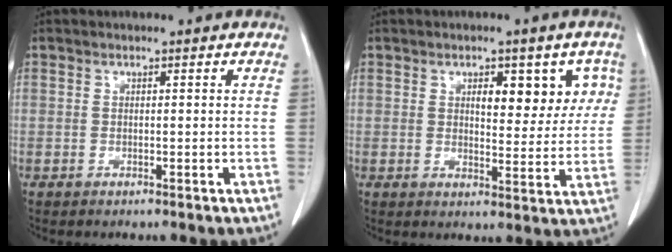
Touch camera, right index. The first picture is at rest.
{"total": 8.0, "force": [3.1, 3.7, 6.3], "torque": [-0.063, 0.013, 0.039]}